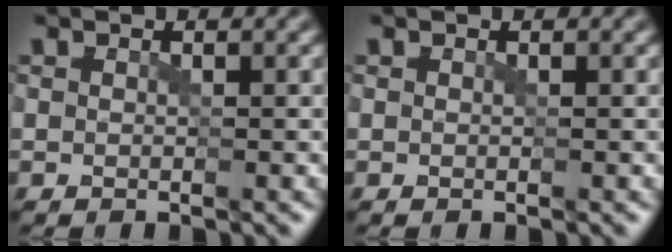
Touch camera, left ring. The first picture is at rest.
{"total": 0.0}